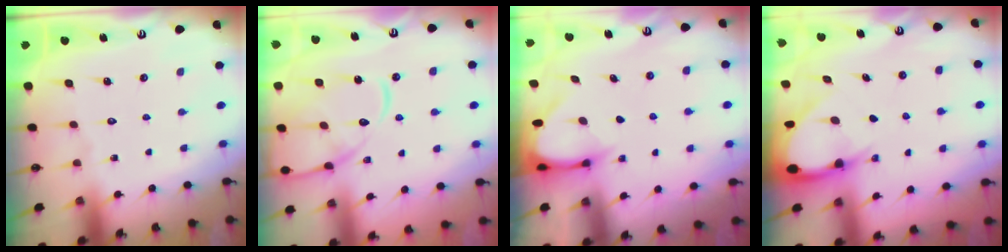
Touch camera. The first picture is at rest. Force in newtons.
{"total": 14.6, "press": 14.5, "slide": 1.3}
{"total": 3.8, "press": 3.7, "slide": 0.3}
{"total": 4.6, "press": 4.6, "slide": 0.4}